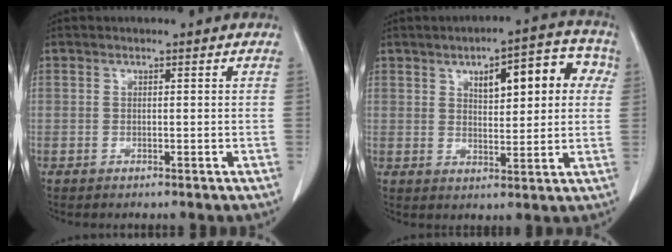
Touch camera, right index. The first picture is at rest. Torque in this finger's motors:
{"motor_torque": [0.79, 0.63, 0.16, 0.06]}